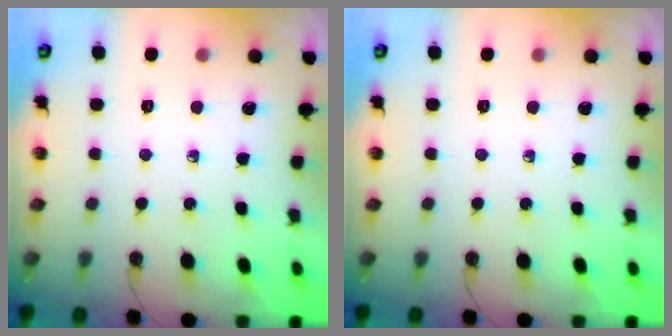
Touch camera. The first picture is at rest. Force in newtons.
{"total": 0.0}